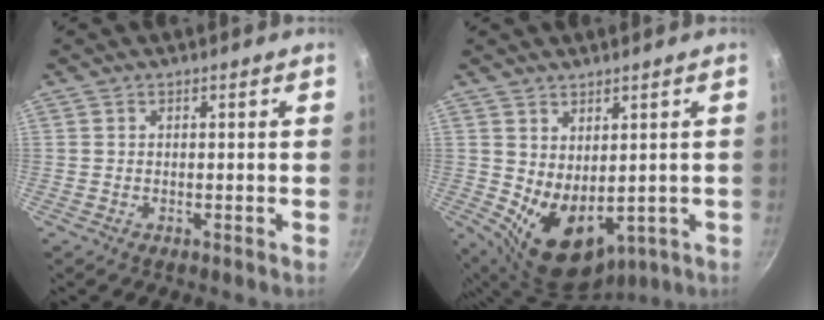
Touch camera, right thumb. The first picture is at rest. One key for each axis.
{"total": 10.4, "fx": 0.4, "fy": 6.8, "fz": 7.8, "tx": -0.104, "ty": -0.027, "tz": 0.036}